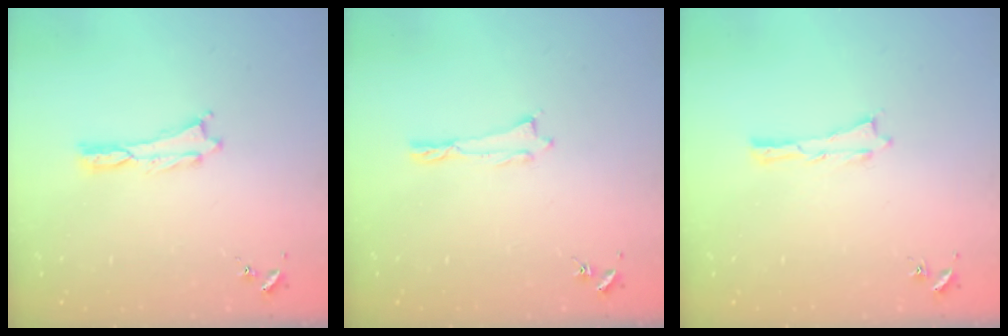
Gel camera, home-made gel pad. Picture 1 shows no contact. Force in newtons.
{"total": 0.0}
{"total": 0.0}